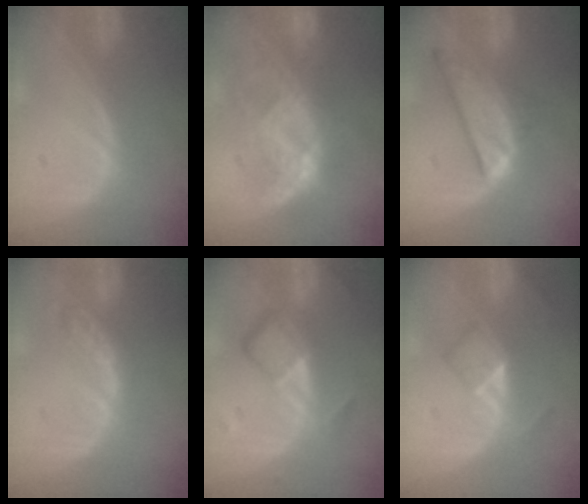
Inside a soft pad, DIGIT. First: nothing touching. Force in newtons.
{"total": 8.2, "press": 8.1, "slide": 1.3}
{"total": 8.7, "press": 7.4, "slide": 4.6}
{"total": 4.5, "press": 4.5, "slide": 0.5}
{"total": 6.9, "press": 5.9, "slide": 3.5}
{"total": 5.3, "press": 4.5, "slide": 2.7}